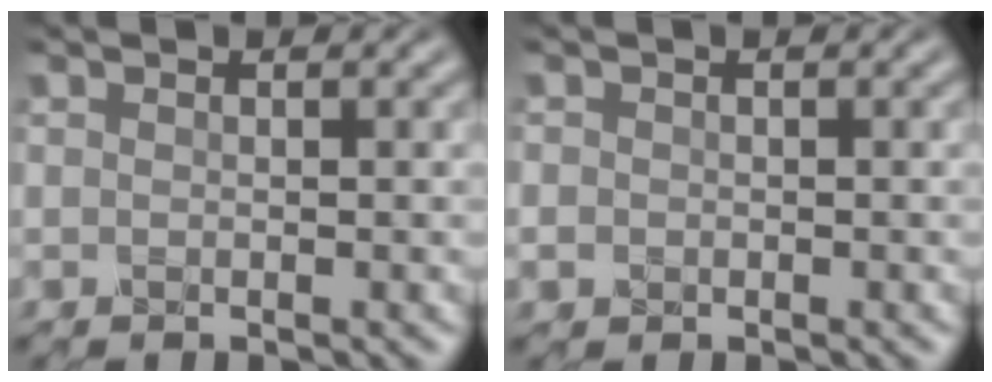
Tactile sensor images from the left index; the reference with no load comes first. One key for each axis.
{"total": 1.2, "fx": -0.3, "fy": 1.1, "fz": 0.3, "tx": -0.002, "ty": -0.007, "tz": -0.007}